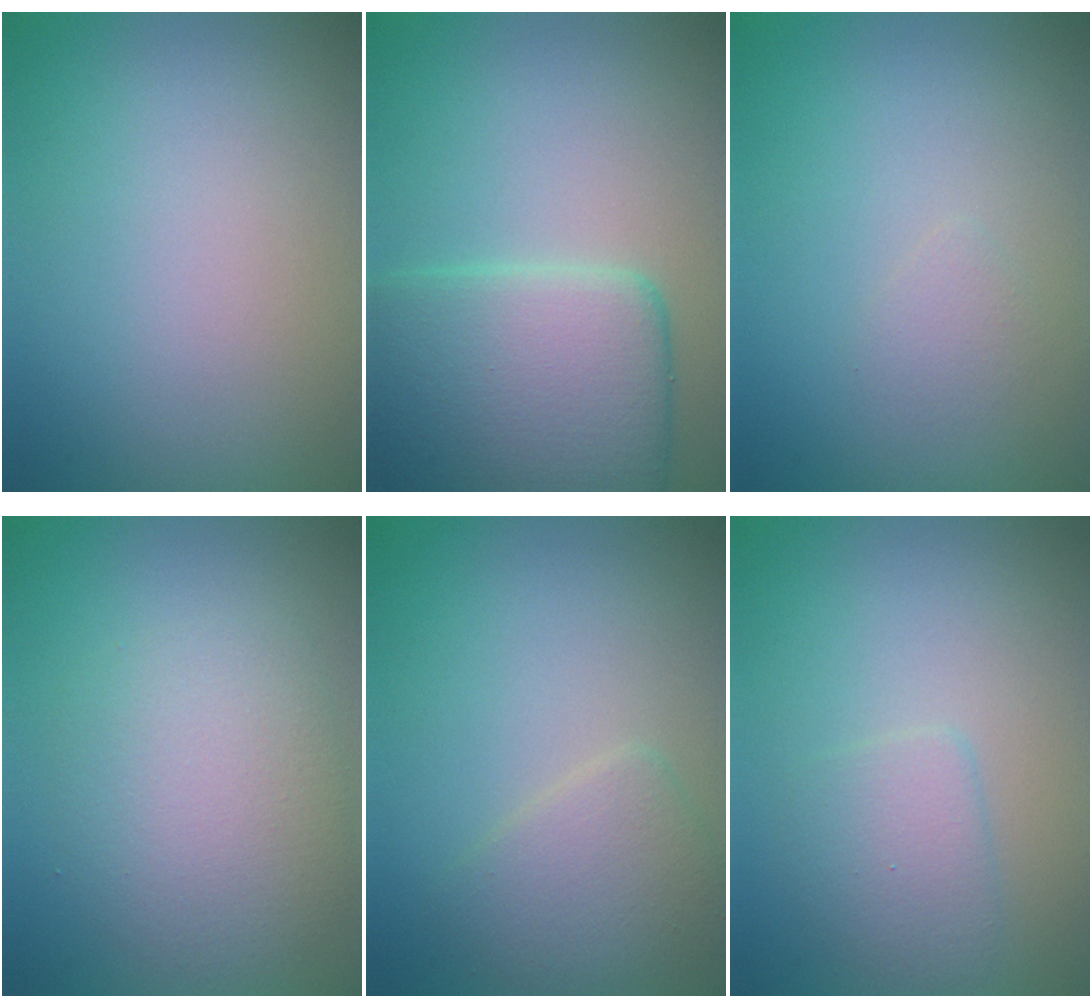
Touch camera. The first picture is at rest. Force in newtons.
{"total": 8.9, "press": 8.9, "slide": 0.6}
{"total": 0.8, "press": 0.8, "slide": 0.0}
{"total": 4.5, "press": 4.5, "slide": 0.2}
{"total": 2.9, "press": 2.9, "slide": 0.1}
{"total": 2.2, "press": 2.2, "slide": 0.1}